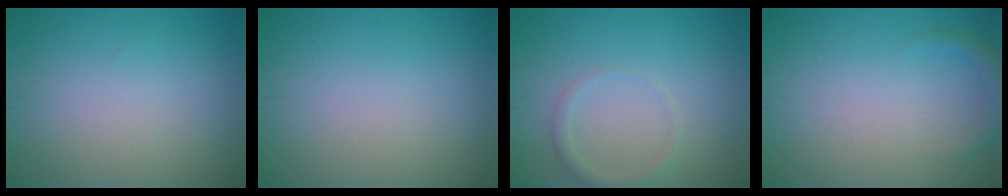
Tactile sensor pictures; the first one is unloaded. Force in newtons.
{"total": 0.0}
{"total": 1.3, "press": 1.3, "slide": 0.0}
{"total": 1.5, "press": 1.5, "slide": 0.2}